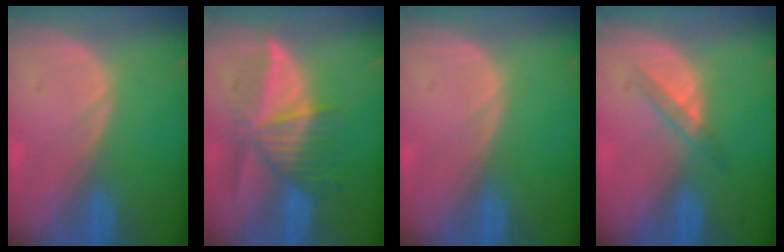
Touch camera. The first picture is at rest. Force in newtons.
{"total": 7.3, "press": 7.2, "slide": 1.2}
{"total": 0.0}
{"total": 2.6, "press": 2.4, "slide": 1.0}